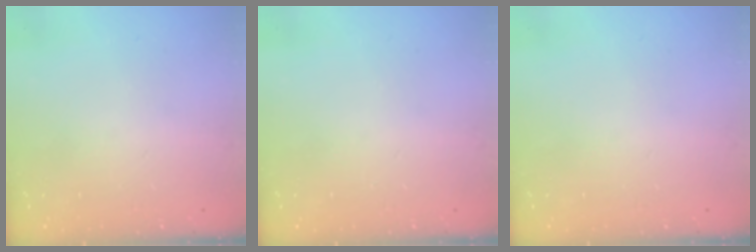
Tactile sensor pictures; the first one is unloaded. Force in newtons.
{"total": 0.0}
{"total": 0.0}